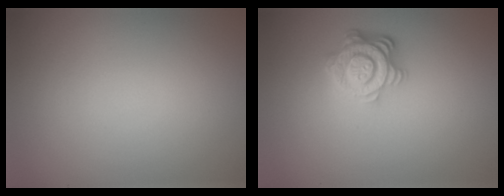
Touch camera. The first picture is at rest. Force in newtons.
{"total": 4.5, "press": 3.3, "slide": 3.1}